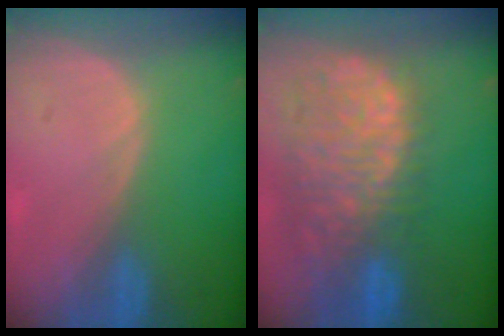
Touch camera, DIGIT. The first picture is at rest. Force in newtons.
{"total": 12.8, "press": 10.6, "slide": 7.1}